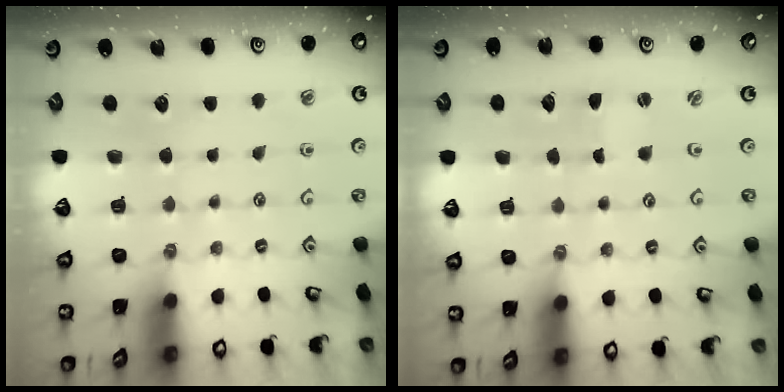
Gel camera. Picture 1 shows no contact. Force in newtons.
{"total": 0.0}